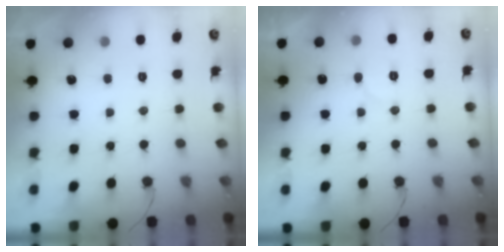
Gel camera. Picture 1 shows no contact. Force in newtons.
{"total": 5.4, "press": 5.4, "slide": 0.5}